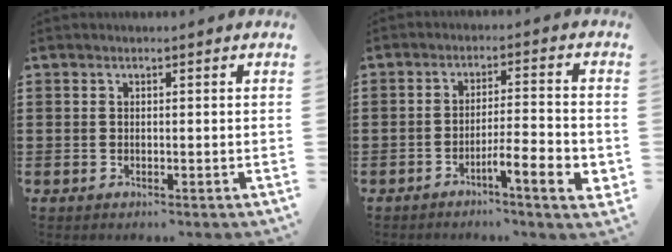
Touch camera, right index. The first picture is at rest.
{"total": 6.2, "force": [-3.2, 0.9, 5.3], "torque": [-0.083, -0.001, -0.054]}